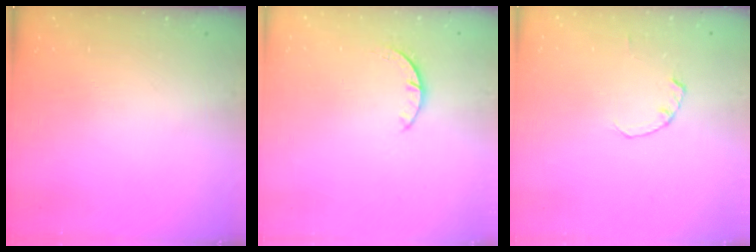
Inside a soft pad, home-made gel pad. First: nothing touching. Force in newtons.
{"total": 2.4, "press": 2.4, "slide": 0.3}
{"total": 0.0}